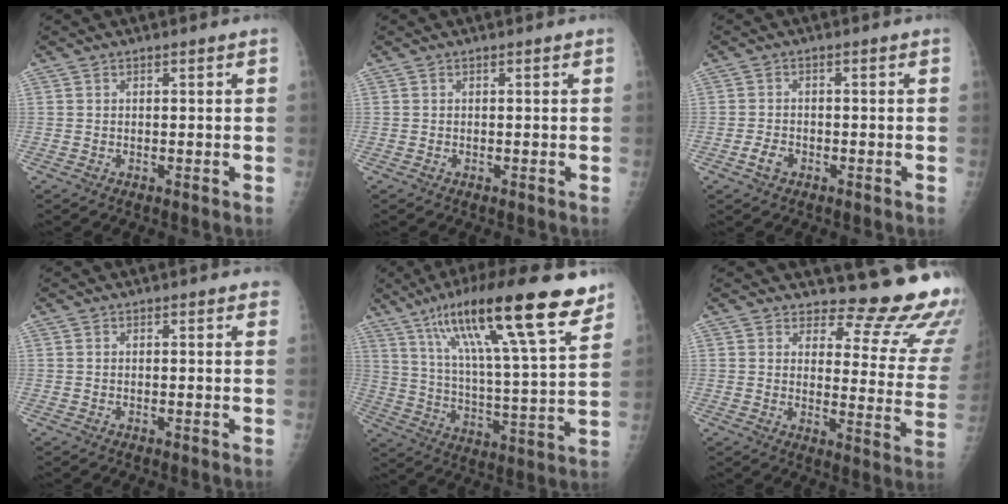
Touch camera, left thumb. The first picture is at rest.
{"total": 0.0}
{"total": 2.5, "force": [-1.4, 1.7, 1.4], "torque": [-0.025, 0.007, -0.023]}
{"total": 1.2, "force": [1.0, 0.4, 0.6], "torque": [0.001, 0.001, 0.007]}
{"total": 24.8, "force": [15.4, 4.4, 19.0], "torque": [-0.296, -0.040, 0.253]}
{"total": 16.3, "force": [15.3, 3.8, 4.2], "torque": [-0.002, -0.168, 0.163]}